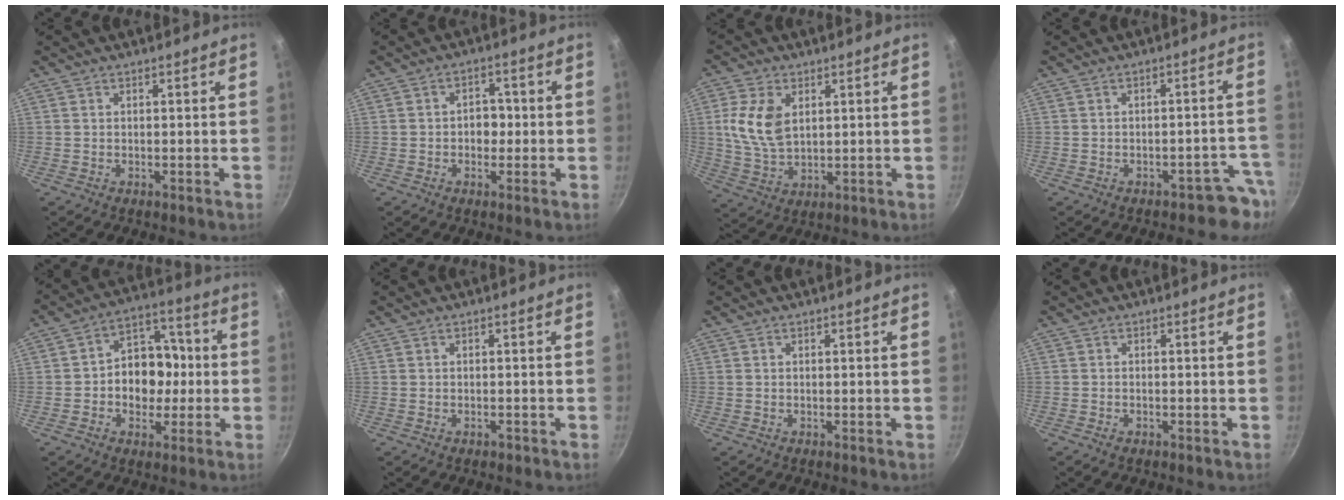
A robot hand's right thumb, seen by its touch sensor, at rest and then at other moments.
{"total": 4.3, "force": [-0.4, 3.4, 2.6], "torque": [-0.006, 0.013, -0.010]}
{"total": 9.9, "force": [2.5, 6.3, 7.3], "torque": [-0.138, -0.015, 0.051]}
{"total": 4.2, "force": [-3.3, 2.2, 1.4], "torque": [0.030, 0.043, -0.036]}
{"total": 12.7, "force": [-1.0, 10.0, 7.9], "torque": [-0.063, 0.029, -0.028]}
{"total": 0.8, "force": [-0.5, 0.5, 0.4], "torque": [-0.006, 0.004, -0.005]}
{"total": 0.0}
{"total": 0.8, "force": [-0.6, 0.4, 0.4], "torque": [-0.011, 0.002, -0.011]}